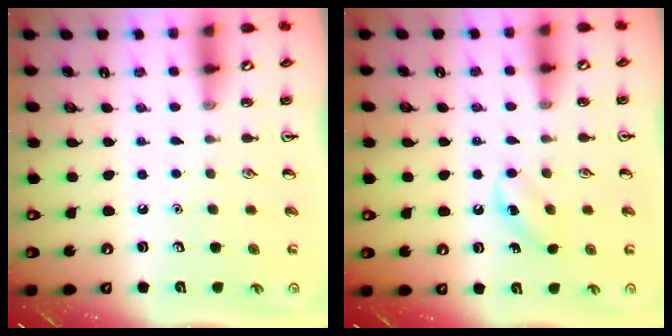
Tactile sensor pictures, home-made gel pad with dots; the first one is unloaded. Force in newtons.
{"total": 6.1, "press": 5.9, "slide": 1.6}